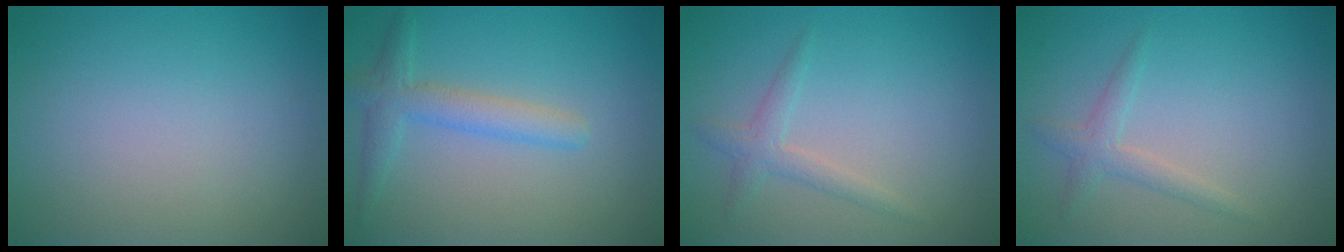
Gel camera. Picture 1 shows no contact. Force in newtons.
{"total": 2.8, "press": 2.8, "slide": 0.1}
{"total": 1.7, "press": 1.7, "slide": 0.1}
{"total": 1.7, "press": 1.7, "slide": 0.1}